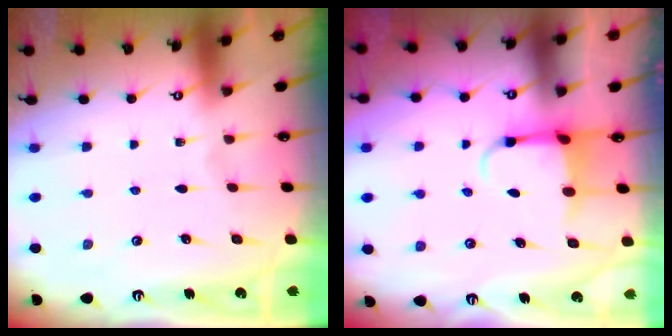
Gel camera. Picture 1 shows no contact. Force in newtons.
{"total": 3.9, "press": 3.7, "slide": 1.3}